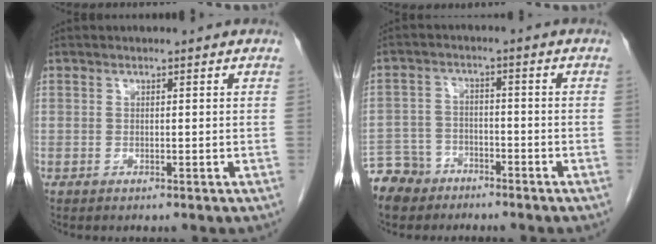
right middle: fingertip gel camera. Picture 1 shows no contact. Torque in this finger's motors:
{"motor_torque": [0.51, -0.51, 0.17, 0.00]}